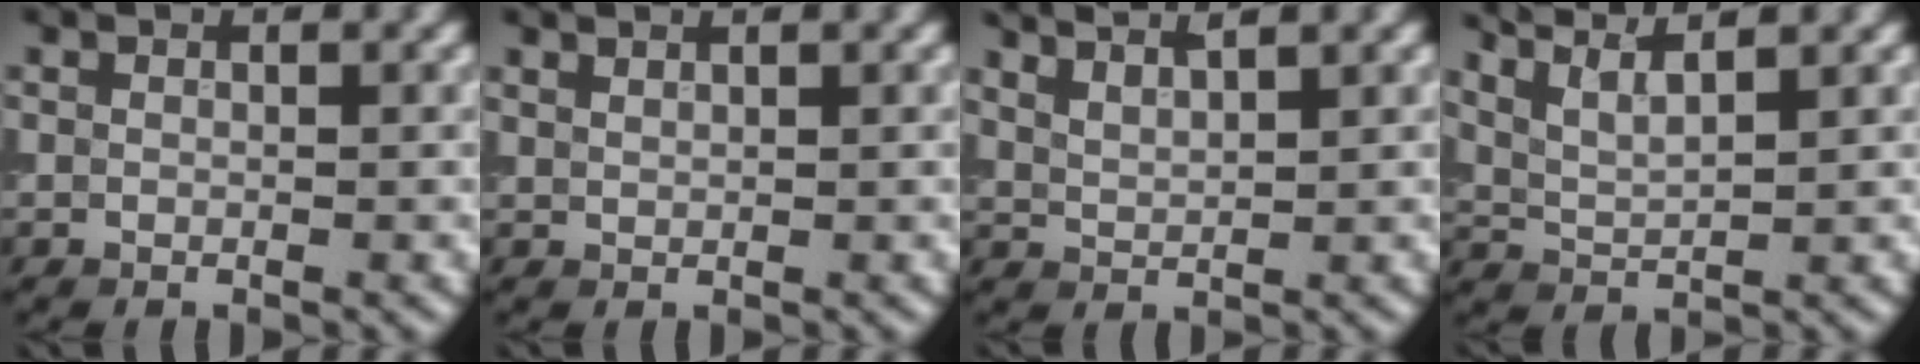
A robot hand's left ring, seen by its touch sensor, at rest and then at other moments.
{"total": 0.9, "force": [0.9, 0.2, 0.3], "torque": [-0.005, -0.002, 0.014]}
{"total": 3.6, "force": [3.1, 0.9, 1.7], "torque": [-0.011, 0.016, 0.035]}
{"total": 4.9, "force": [3.8, 1.3, 2.9], "torque": [-0.050, 0.023, 0.050]}